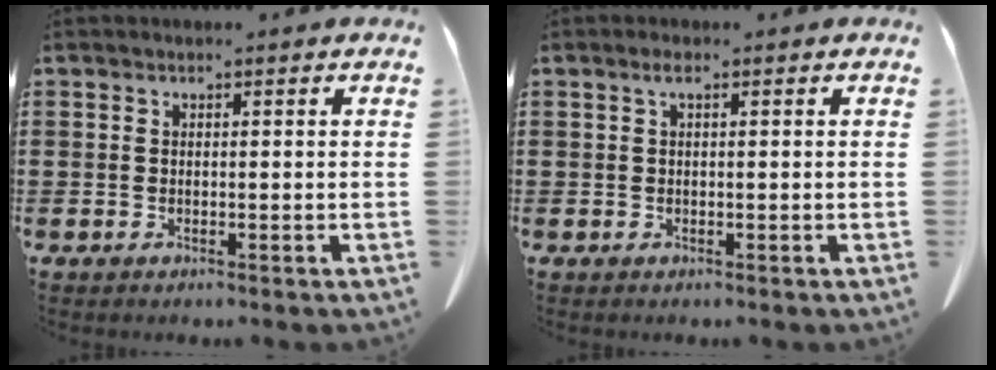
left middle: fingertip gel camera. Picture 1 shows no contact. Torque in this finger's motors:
{"motor_torque": [0.49, 0.06, 0.04, 0.03]}